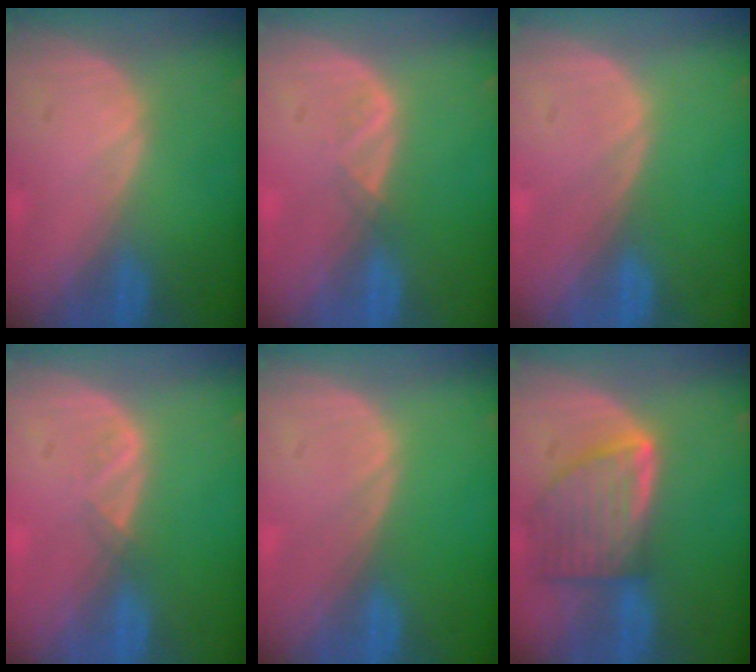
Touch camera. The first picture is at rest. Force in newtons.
{"total": 1.3, "press": 1.2, "slide": 0.7}
{"total": 0.0}
{"total": 1.3, "press": 1.2, "slide": 0.7}
{"total": 0.0}
{"total": 8.0, "press": 7.2, "slide": 3.5}